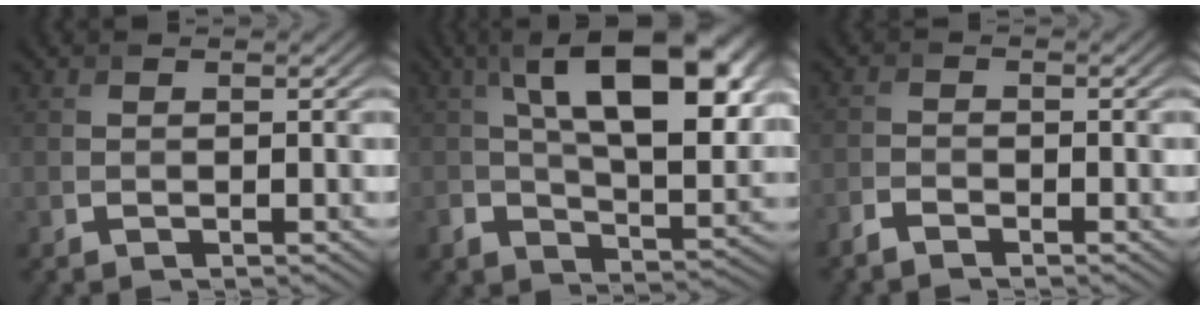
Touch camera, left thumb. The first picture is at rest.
{"total": 15.3, "force": [3.9, 8.0, 12.5], "torque": [-0.206, -0.005, 0.068]}
{"total": 2.1, "force": [-1.8, 0.6, 0.9], "torque": [-0.022, -0.003, -0.043]}